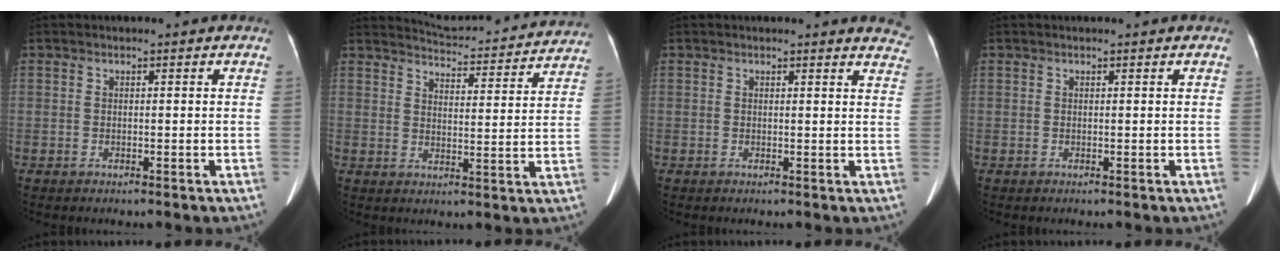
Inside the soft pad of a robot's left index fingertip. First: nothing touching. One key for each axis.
{"total": 17.8, "fx": 17.3, "fy": 2.2, "fz": 3.4, "tx": -0.043, "ty": -0.028, "tz": 0.205}
{"total": 5.7, "fx": 5.6, "fy": 0.9, "fz": 0.6, "tx": 0.018, "ty": -0.029, "tz": 0.025}
{"total": 0.0}